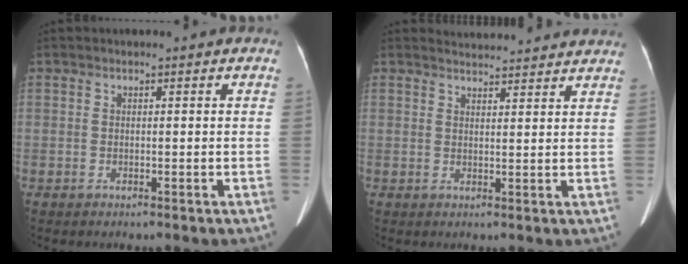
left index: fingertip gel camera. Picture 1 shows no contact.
{"total": 9.4, "force": [9.2, 1.2, 1.7], "torque": [-0.017, 0.018, 0.100]}